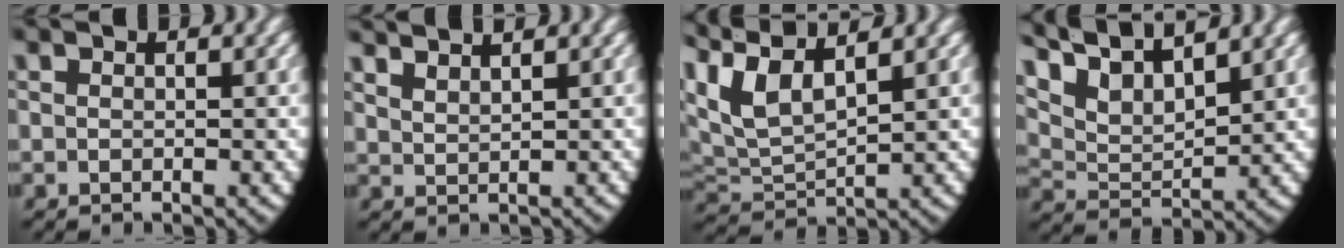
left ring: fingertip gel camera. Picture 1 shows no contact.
{"total": 2.4, "force": [2.3, 0.5, 0.7], "torque": [-0.012, 0.002, 0.048]}
{"total": 9.5, "force": [3.5, 6.8, 5.6], "torque": [-0.160, -0.016, 0.061]}
{"total": 8.9, "force": [5.0, 5.5, 5.0], "torque": [-0.115, -0.001, 0.078]}